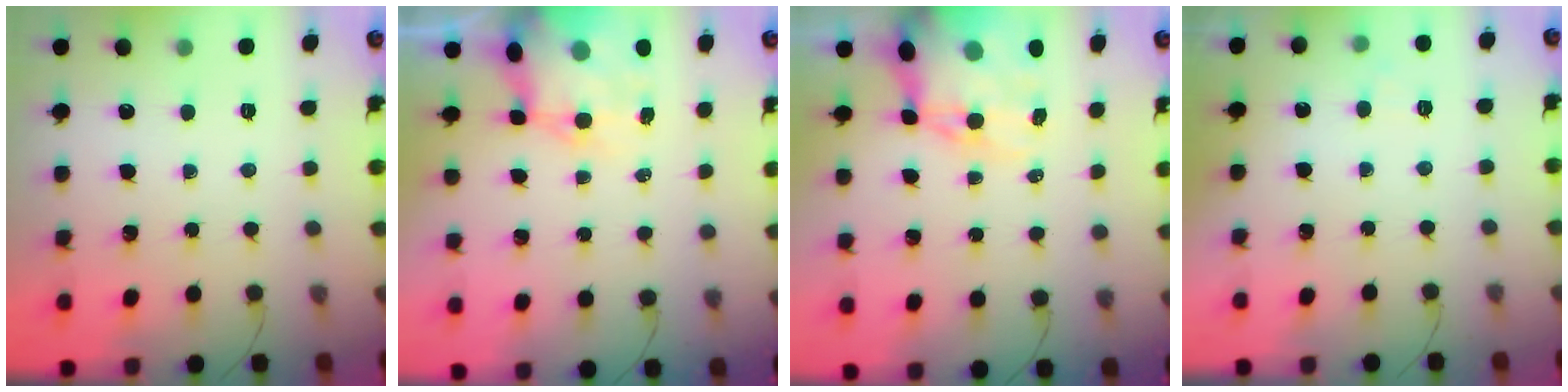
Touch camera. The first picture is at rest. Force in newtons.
{"total": 6.9, "press": 6.5, "slide": 2.4}
{"total": 13.7, "press": 13.3, "slide": 3.4}
{"total": 3.5, "press": 3.3, "slide": 1.0}